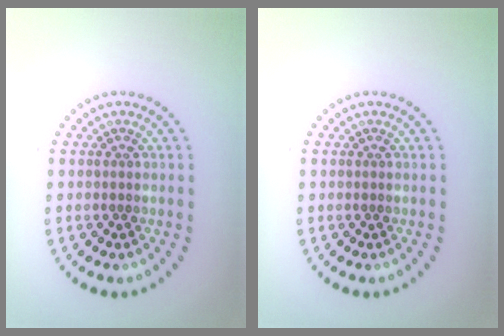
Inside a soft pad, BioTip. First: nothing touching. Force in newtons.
{"total": 0.0}